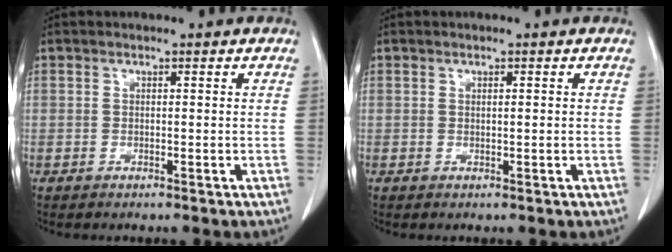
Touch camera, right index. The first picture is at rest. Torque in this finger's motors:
{"motor_torque": [-0.13, -0.09, -0.02, -0.01]}